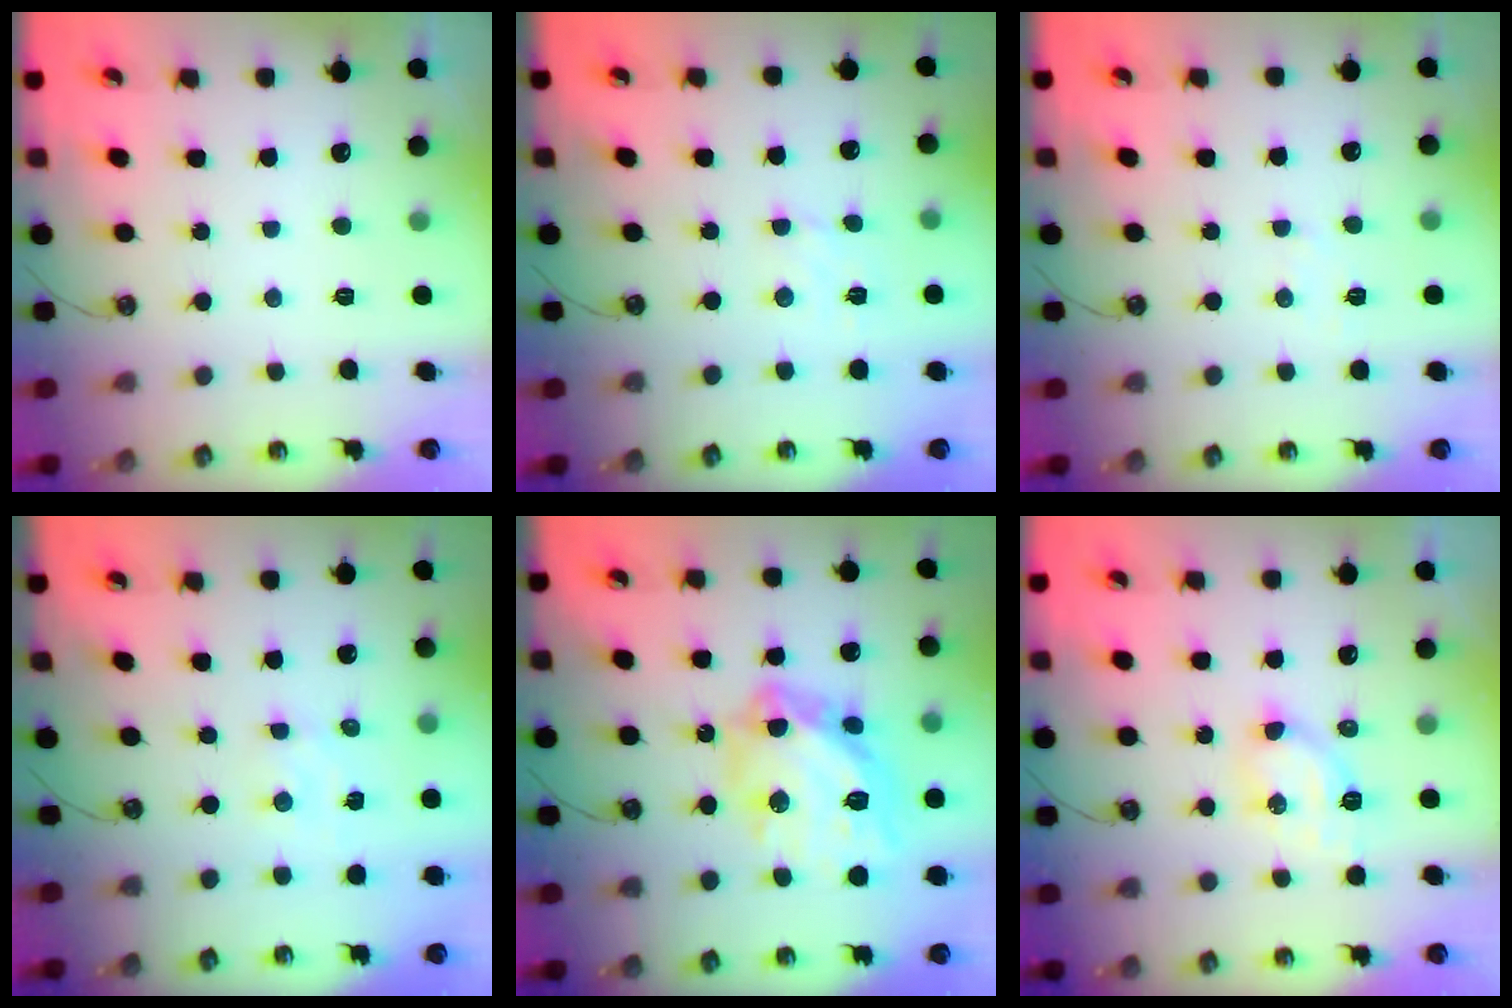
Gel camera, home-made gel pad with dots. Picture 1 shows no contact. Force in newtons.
{"total": 2.9, "press": 2.8, "slide": 0.6}
{"total": 3.9, "press": 3.9, "slide": 0.5}
{"total": 2.2, "press": 2.2, "slide": 0.3}
{"total": 19.9, "press": 19.7, "slide": 2.2}
{"total": 6.4, "press": 6.3, "slide": 0.4}